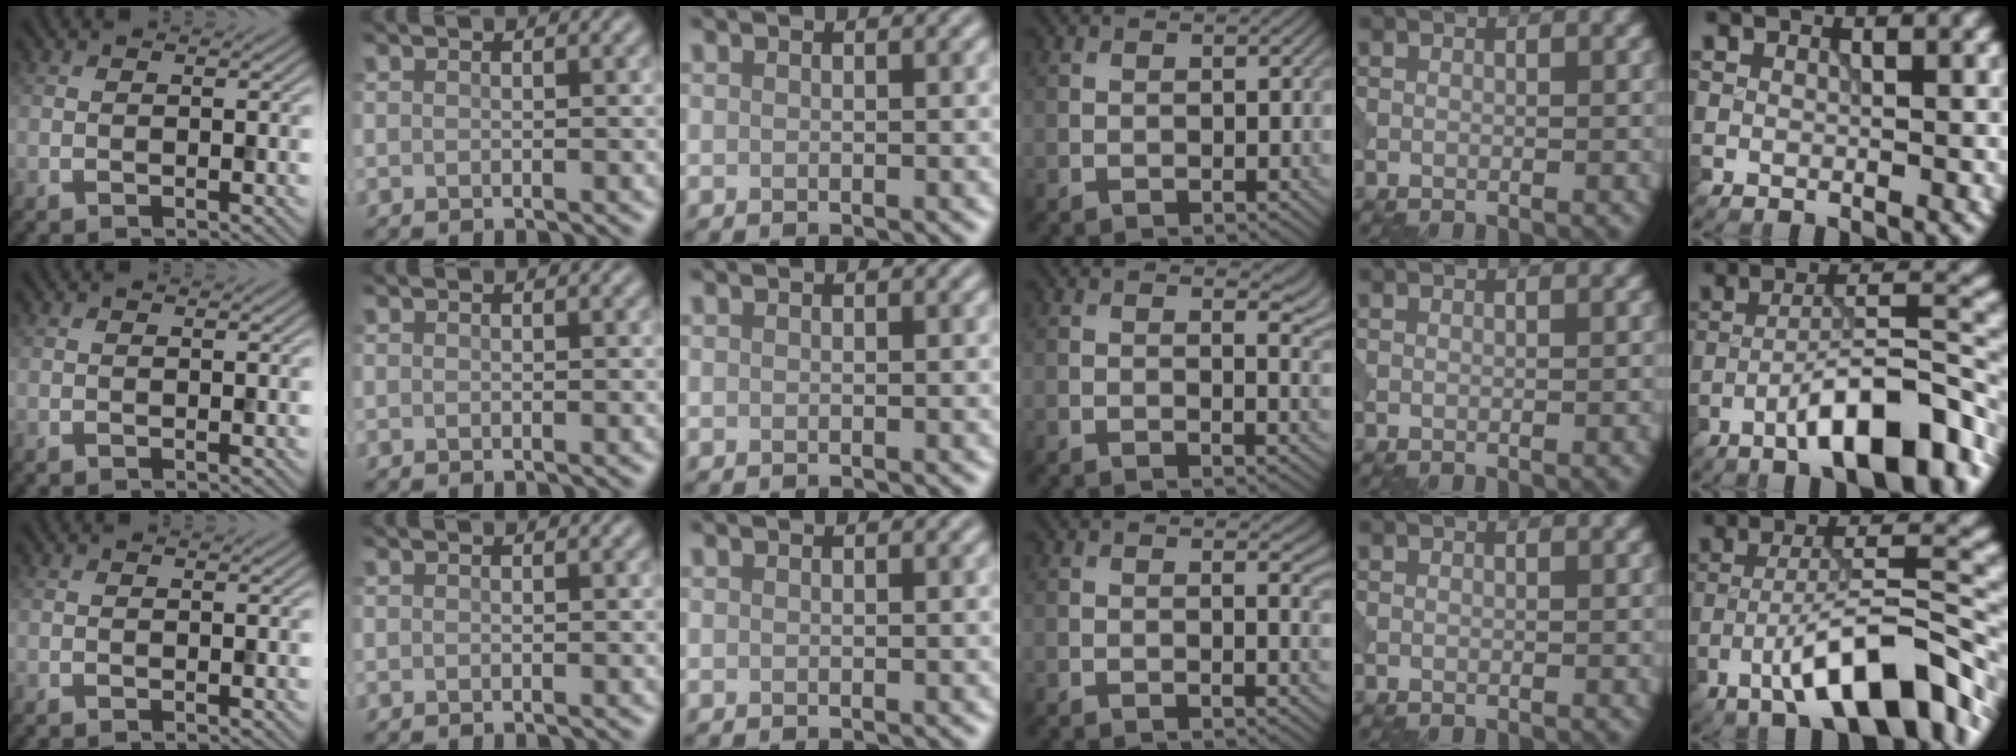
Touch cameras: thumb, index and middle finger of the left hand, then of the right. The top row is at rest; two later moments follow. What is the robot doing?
{"motion": "pour", "object": "beaker"}